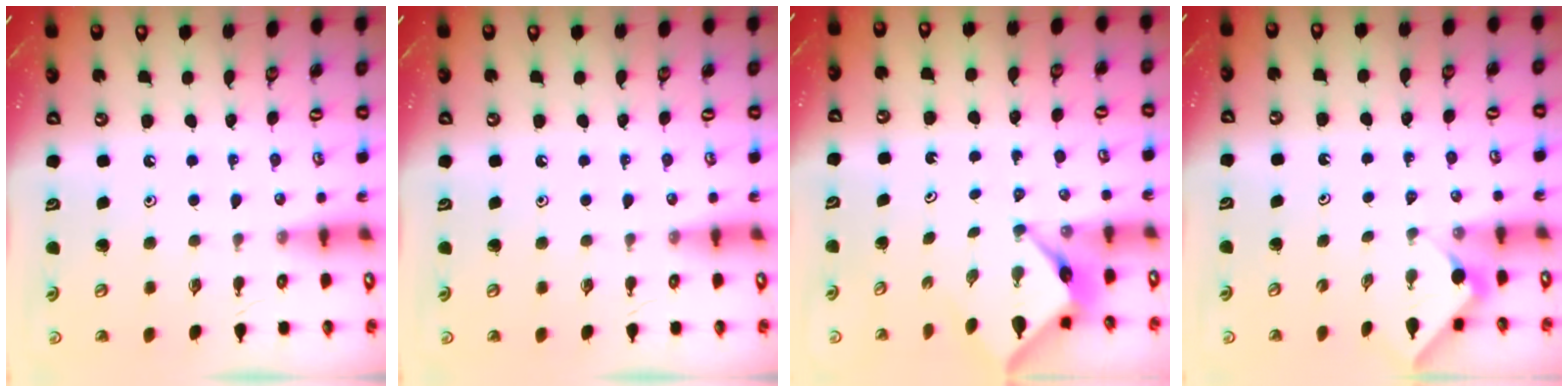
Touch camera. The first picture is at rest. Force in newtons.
{"total": 0.0}
{"total": 4.0, "press": 4.0, "slide": 0.2}
{"total": 2.7, "press": 2.7, "slide": 0.4}